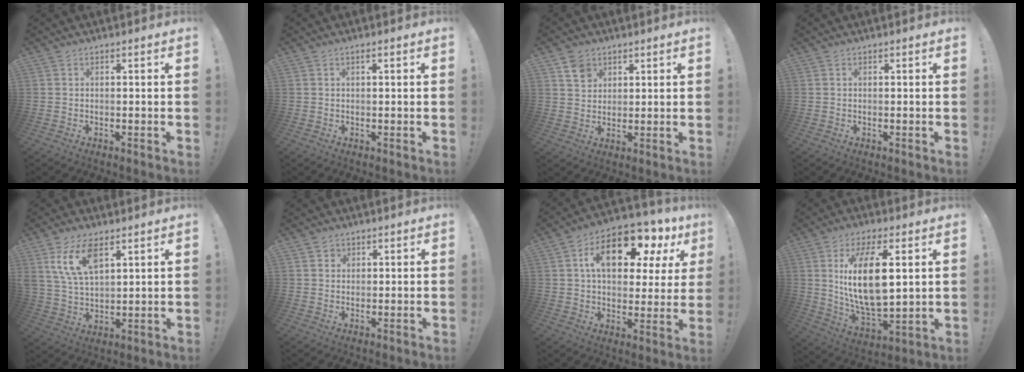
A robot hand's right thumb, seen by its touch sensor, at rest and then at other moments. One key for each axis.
{"total": 0.9, "fx": 0.3, "fy": 0.1, "fz": 0.9, "tx": -0.012, "ty": -0.001, "tz": 0.003}
{"total": 5.5, "fx": 3.3, "fy": 4.1, "fz": 1.5, "tx": -0.015, "ty": -0.014, "tz": 0.061}
{"total": 0.0}
{"total": 11.3, "fx": 6.4, "fy": 5.4, "fz": 7.6, "tx": -0.162, "ty": -0.015, "tz": 0.118}
{"total": 1.9, "fx": 1.2, "fy": 1.5, "fz": 0.2, "tx": -0.001, "ty": -0.004, "tz": 0.021}
{"total": 17.3, "fx": 7.8, "fy": 8.7, "fz": 12.7, "tx": -0.203, "ty": -0.033, "tz": 0.127}
{"total": 17.7, "fx": 4.4, "fy": 7.5, "fz": 15.4, "tx": -0.295, "ty": -0.020, "tz": 0.061}